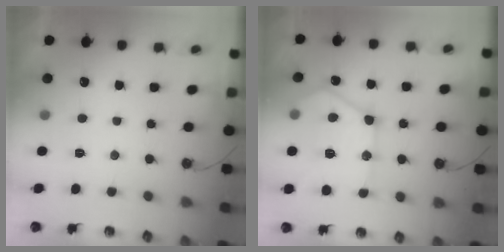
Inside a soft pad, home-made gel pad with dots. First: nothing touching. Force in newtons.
{"total": 19.0, "press": 19.0, "slide": 1.4}